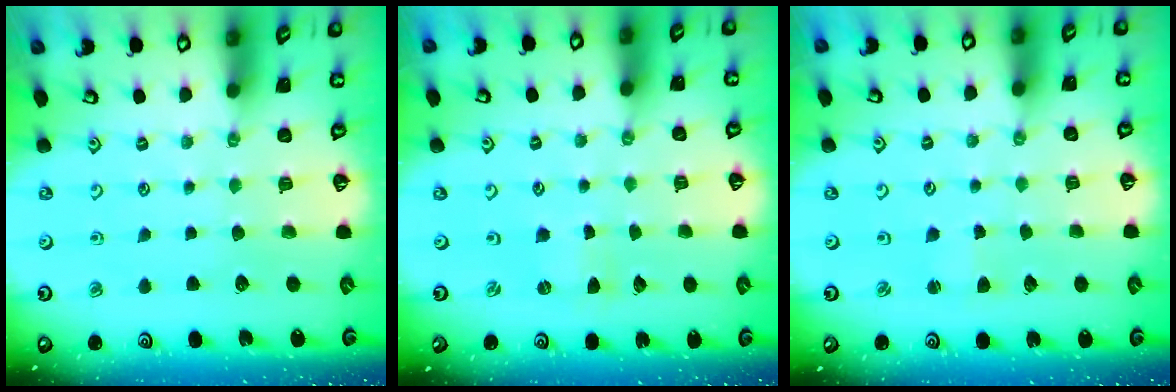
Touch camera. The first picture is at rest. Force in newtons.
{"total": 0.0}
{"total": 2.1, "press": 2.1, "slide": 0.2}